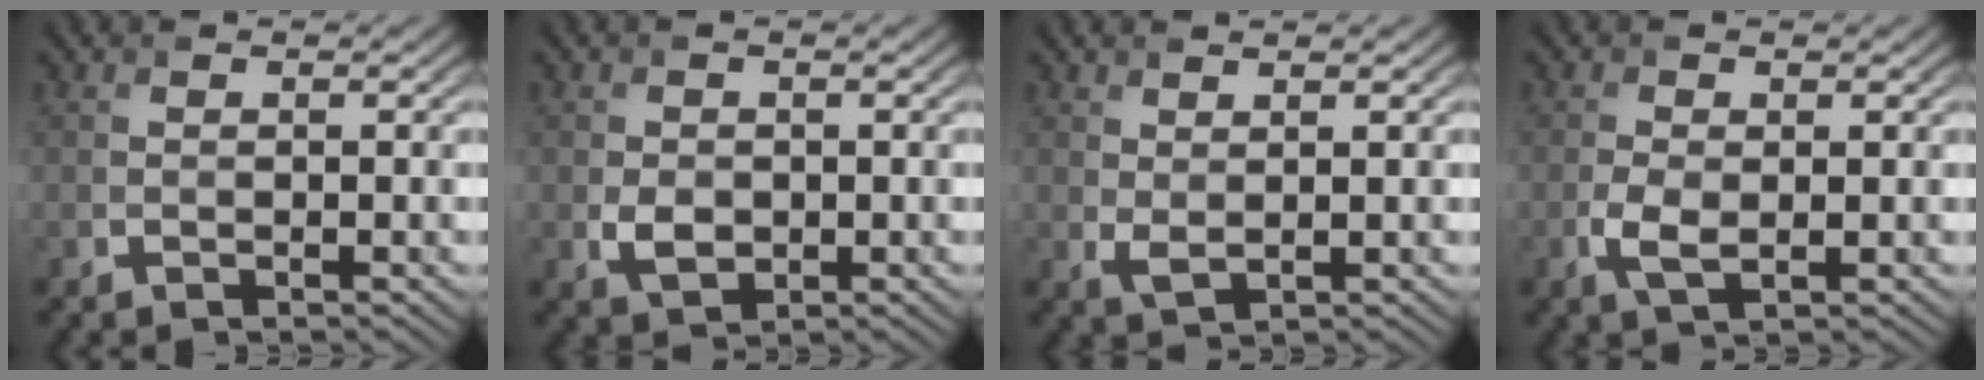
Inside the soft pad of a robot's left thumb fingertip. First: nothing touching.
{"total": 2.7, "force": [-0.4, 2.1, 1.6], "torque": [-0.036, -0.010, -0.008]}
{"total": 1.7, "force": [1.0, 0.7, 1.2], "torque": [-0.033, -0.003, 0.024]}
{"total": 2.7, "force": [-0.5, 1.4, 2.2], "torque": [-0.055, -0.006, -0.010]}